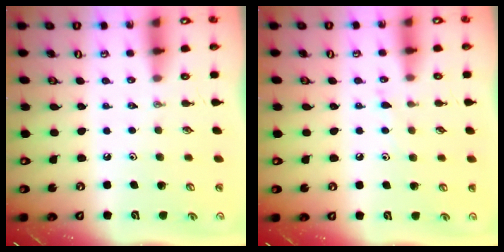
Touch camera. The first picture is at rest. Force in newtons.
{"total": 4.3, "press": 4.3, "slide": 0.6}